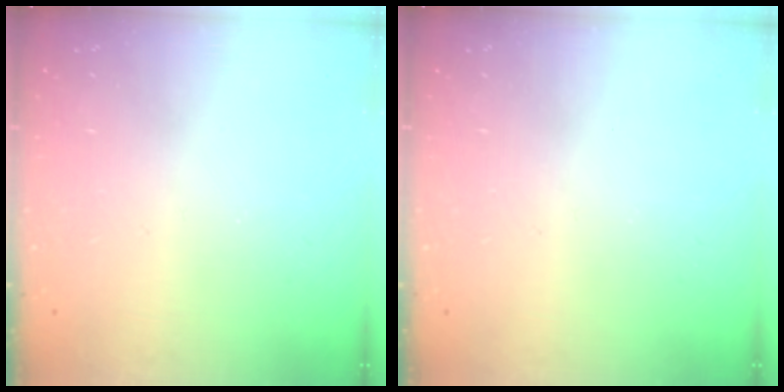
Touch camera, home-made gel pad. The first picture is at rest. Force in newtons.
{"total": 0.0}